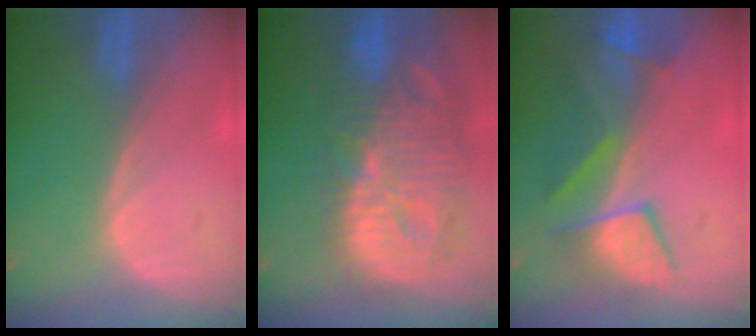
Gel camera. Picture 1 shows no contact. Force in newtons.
{"total": 14.4, "press": 12.6, "slide": 7.0}
{"total": 7.6, "press": 7.5, "slide": 1.2}